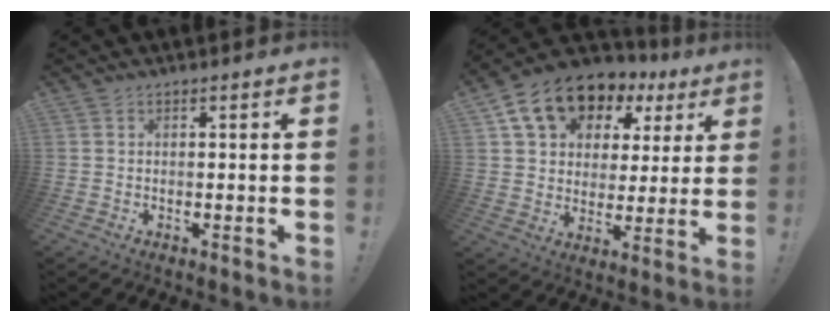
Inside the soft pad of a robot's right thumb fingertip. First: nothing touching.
{"total": 14.9, "force": [8.7, 10.0, 6.8], "torque": [-0.117, -0.050, 0.167]}